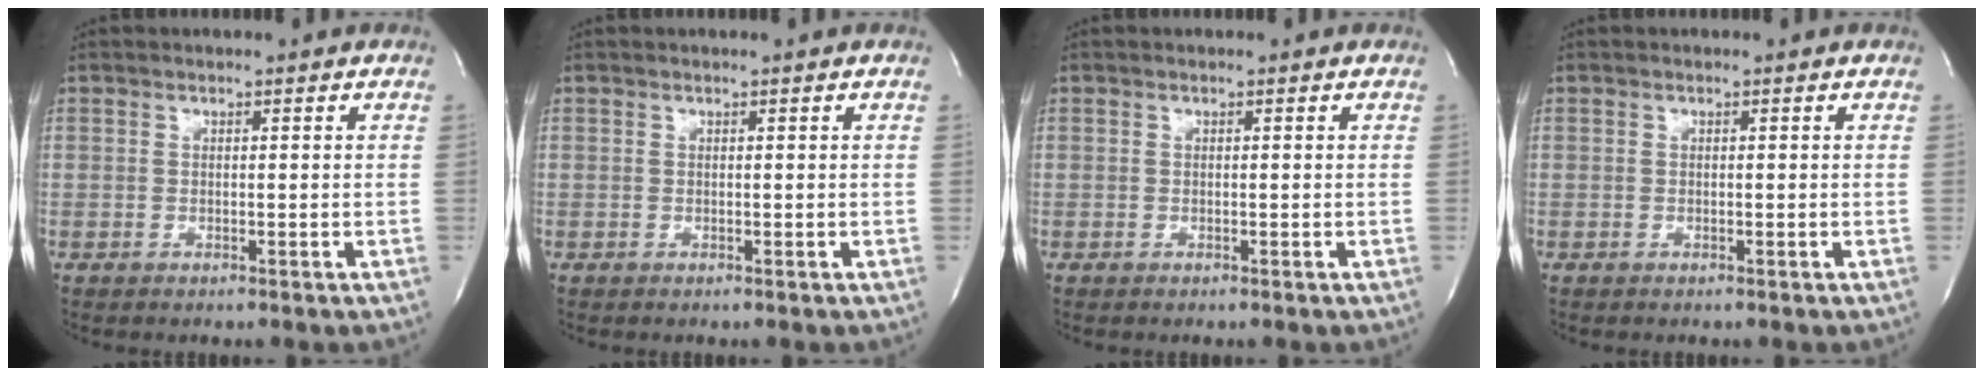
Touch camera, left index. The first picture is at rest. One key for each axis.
{"total": 0.0}
{"total": 0.0}
{"total": 0.0}